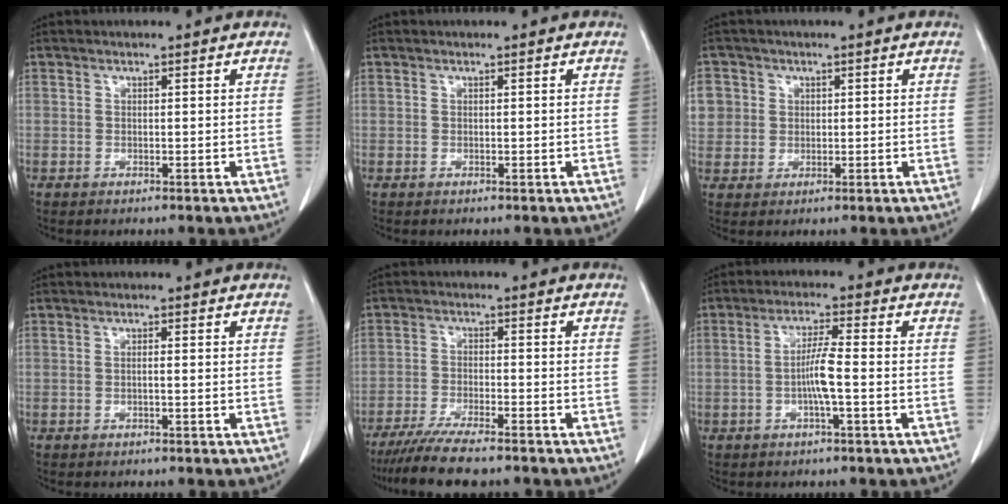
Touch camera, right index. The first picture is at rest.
{"total": 0.0}
{"total": 6.6, "force": [1.7, 6.2, 1.2], "torque": [-0.033, 0.020, 0.042]}
{"total": 0.6, "force": [0.0, 0.0, 0.6], "torque": [-0.008, 0.003, 0.002]}
{"total": 9.2, "force": [-7.7, 0.8, 4.9], "torque": [-0.081, -0.023, -0.127]}
{"total": 4.6, "force": [-0.9, 0.0, 4.6], "torque": [-0.090, 0.005, -0.016]}